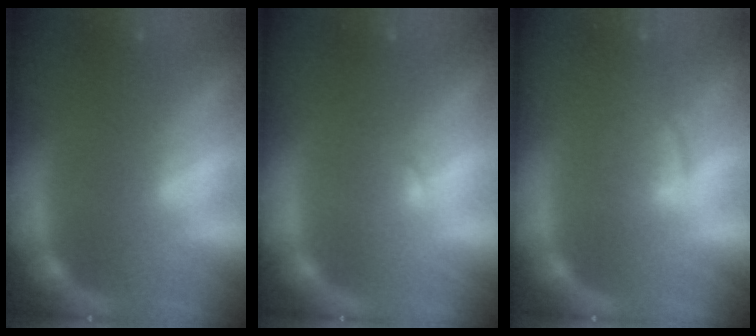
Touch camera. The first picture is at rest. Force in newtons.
{"total": 1.0}
{"total": 2.4}